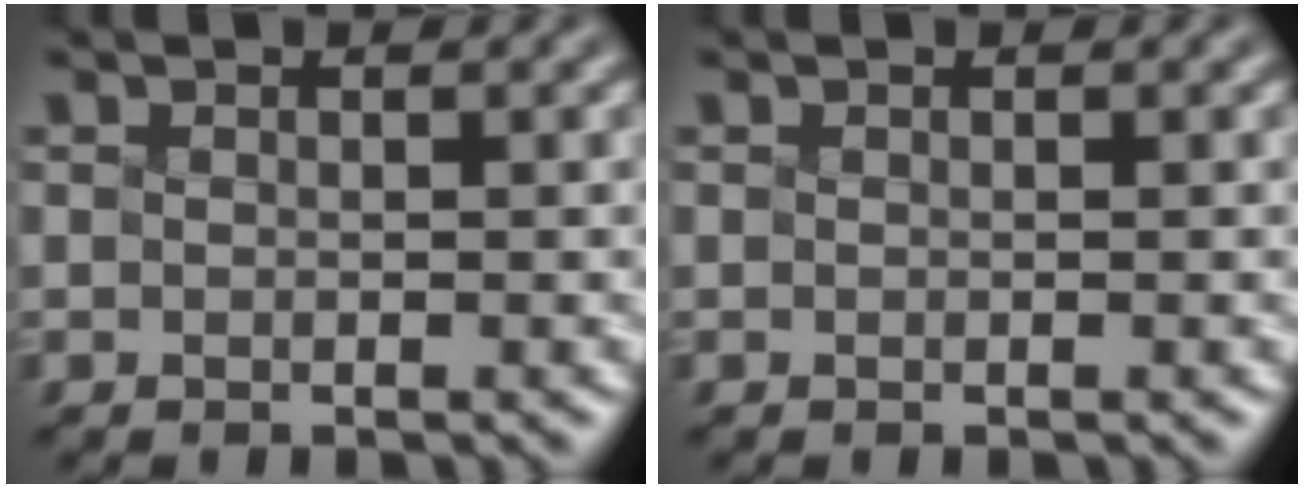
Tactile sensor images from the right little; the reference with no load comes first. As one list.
[{"total": 0.0}]